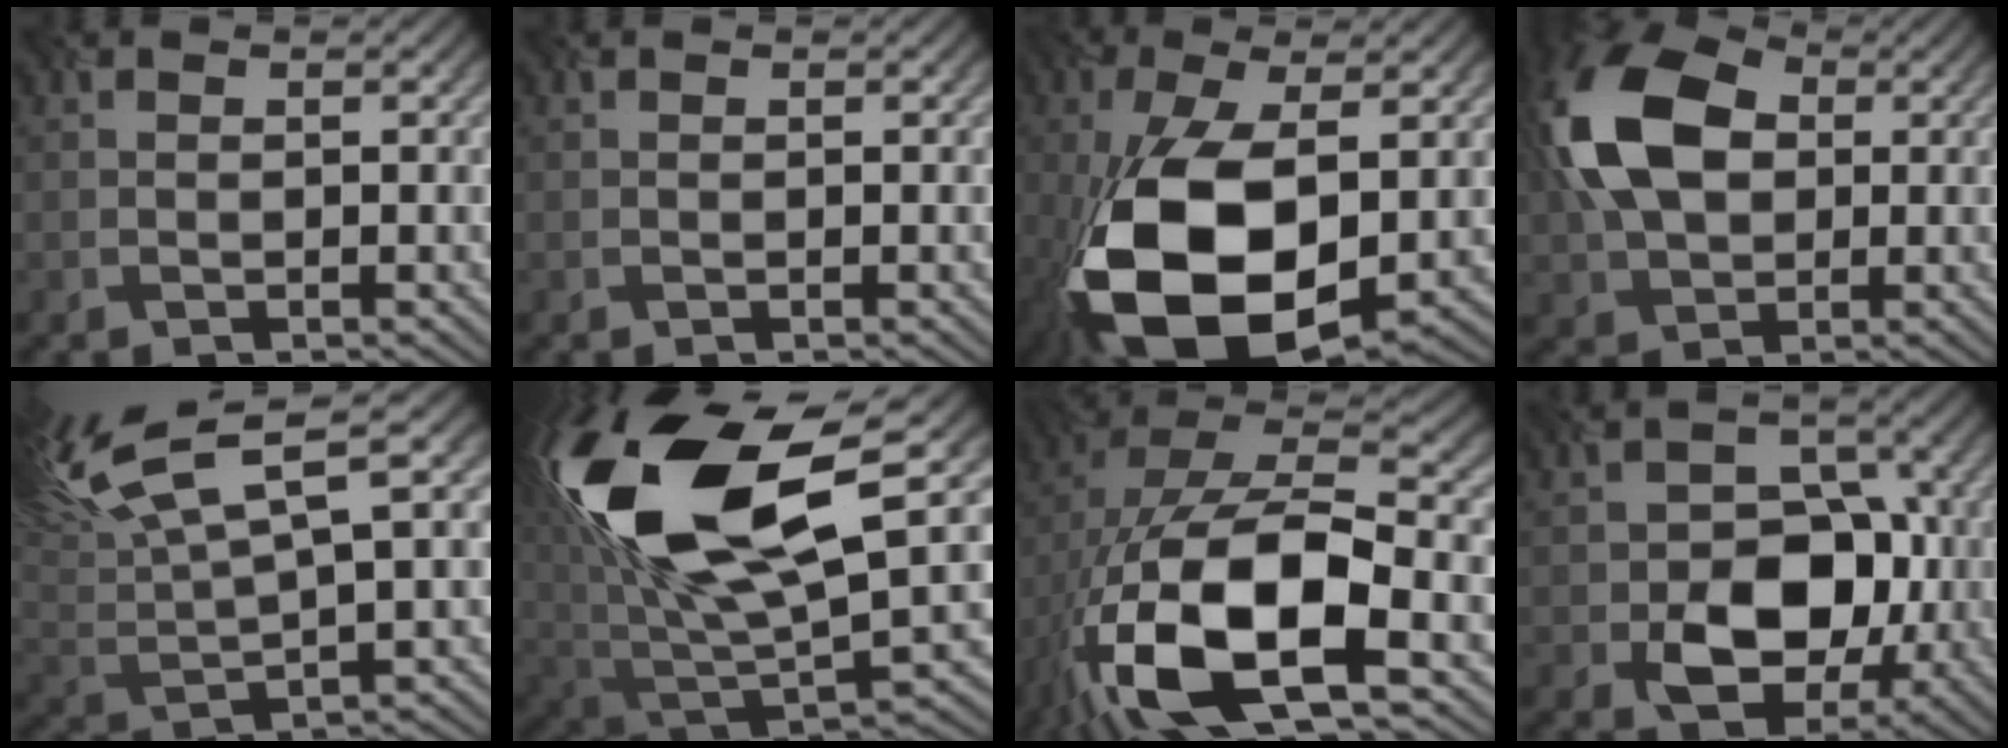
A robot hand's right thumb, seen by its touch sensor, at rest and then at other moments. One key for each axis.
{"total": 0.0}
{"total": 16.9, "fx": -3.7, "fy": 8.5, "fz": 14.1, "tx": -0.311, "ty": -0.027, "tz": -0.060}
{"total": 12.7, "fx": 1.4, "fy": 8.7, "fz": 9.1, "tx": -0.222, "ty": 0.022, "tz": 0.014}
{"total": 12.8, "fx": 7.3, "fy": 3.3, "fz": 9.9, "tx": -0.226, "ty": 0.024, "tz": 0.136}
{"total": 18.8, "fx": 6.4, "fy": 8.7, "fz": 15.3, "tx": -0.323, "ty": 0.012, "tz": 0.115}
{"total": 17.7, "fx": -5.2, "fy": 8.3, "fz": 14.8, "tx": -0.301, "ty": -0.019, "tz": -0.081}
{"total": 9.6, "fx": -2.4, "fy": 7.2, "fz": 5.9, "tx": -0.092, "ty": -0.008, "tz": -0.039}